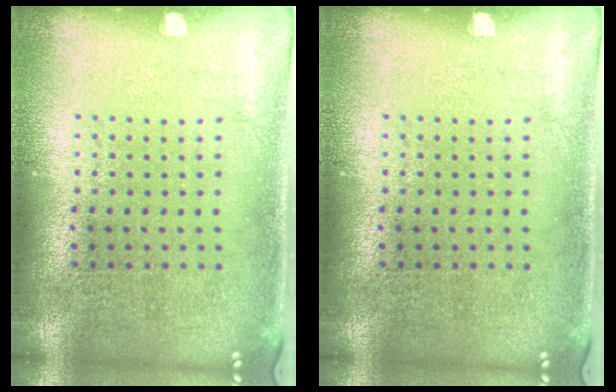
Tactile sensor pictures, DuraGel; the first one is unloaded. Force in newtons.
{"total": 0.0}